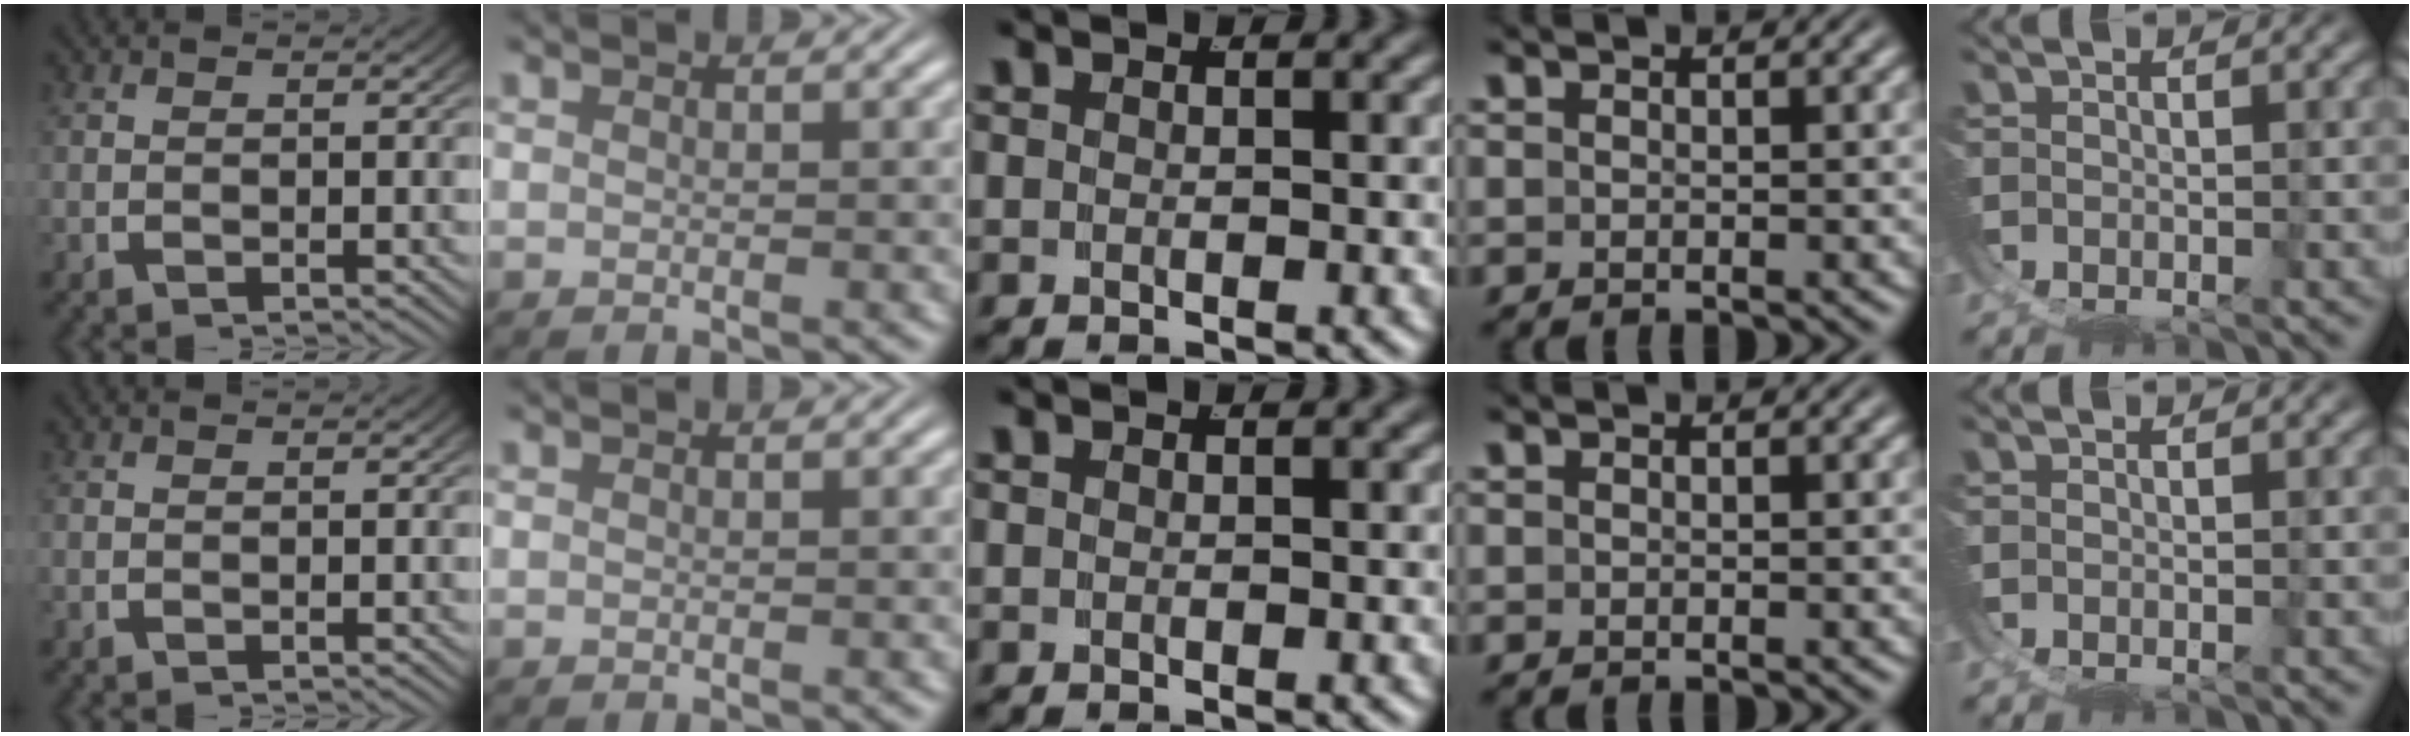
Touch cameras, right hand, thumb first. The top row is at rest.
{}